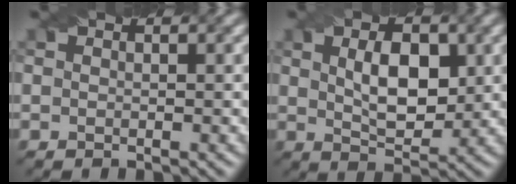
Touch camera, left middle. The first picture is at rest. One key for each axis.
{"total": 5.0, "fx": 0.8, "fy": 2.6, "fz": 4.2, "tx": -0.073, "ty": 0.000, "tz": 0.019}